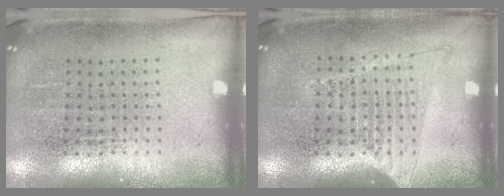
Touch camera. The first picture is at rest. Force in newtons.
{"total": 1.2, "press": 1.1, "slide": 0.5}